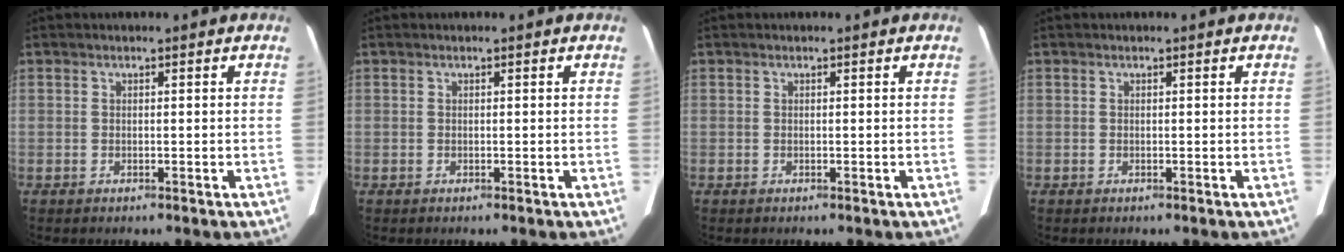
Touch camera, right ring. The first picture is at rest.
{"total": 0.0}
{"total": 0.0}
{"total": 0.0}